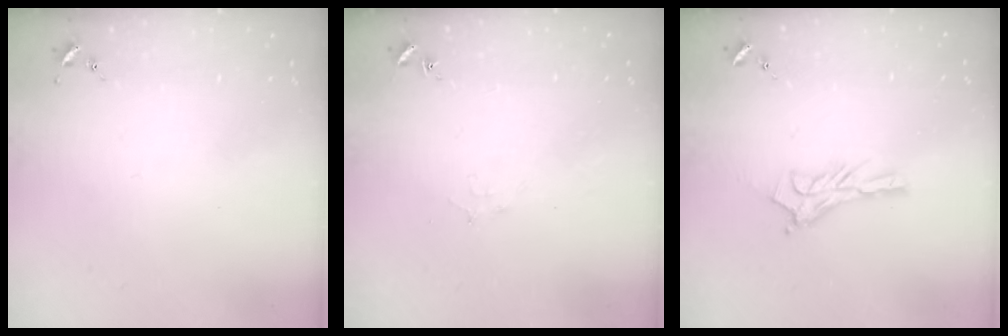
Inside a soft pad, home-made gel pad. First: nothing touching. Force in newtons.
{"total": 5.8, "press": 5.8, "slide": 0.6}
{"total": 11.6, "press": 11.6, "slide": 0.8}